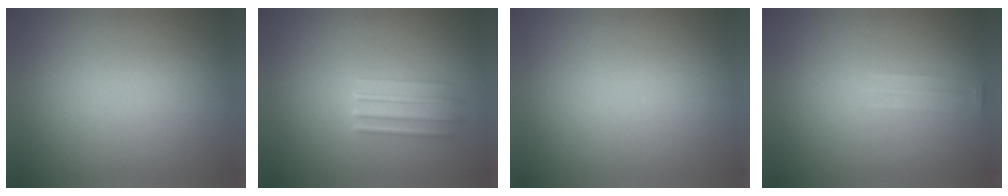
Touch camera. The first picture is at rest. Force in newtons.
{"total": 2.7}
{"total": 0.0}
{"total": 1.3}